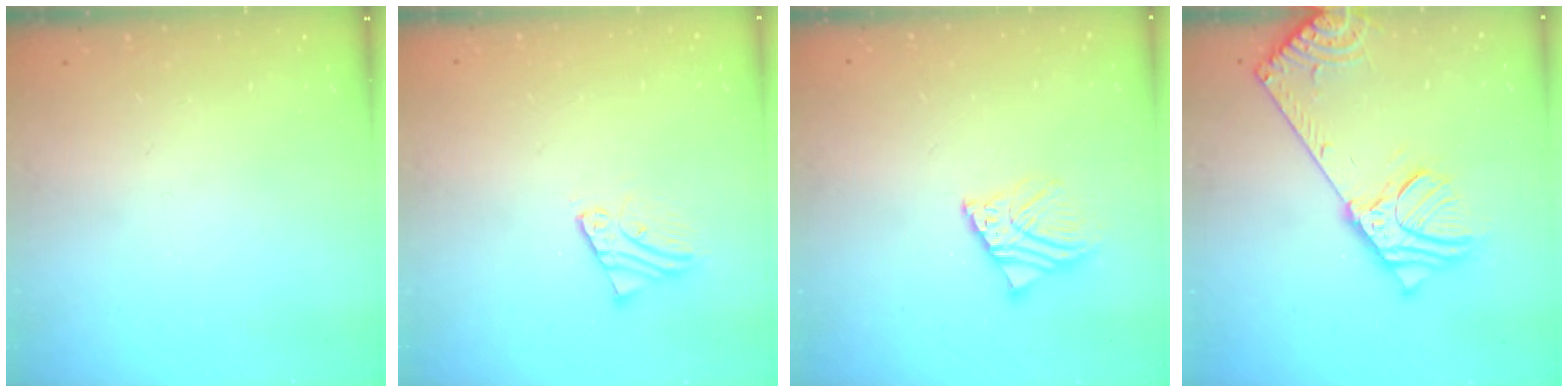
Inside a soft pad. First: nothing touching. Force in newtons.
{"total": 2.6, "press": 2.6, "slide": 0.1}
{"total": 6.6, "press": 6.6, "slide": 0.3}
{"total": 18.3, "press": 17.9, "slide": 3.8}